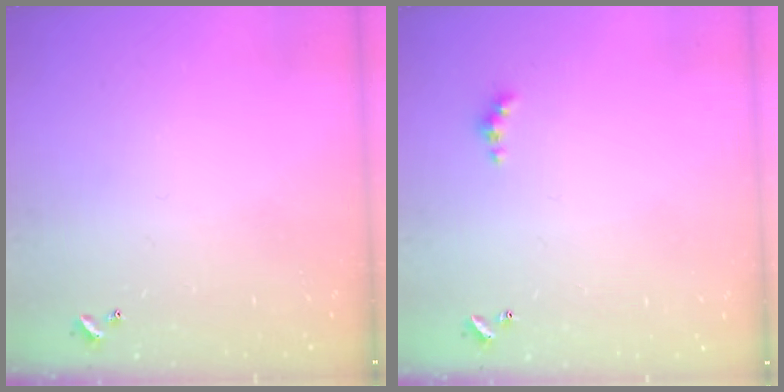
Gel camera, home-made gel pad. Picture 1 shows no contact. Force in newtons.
{"total": 2.5, "press": 2.5, "slide": 0.5}